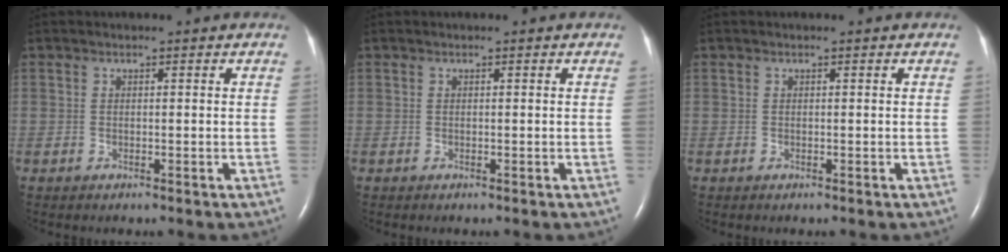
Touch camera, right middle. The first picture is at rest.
{"total": 0.0}
{"total": 0.0}